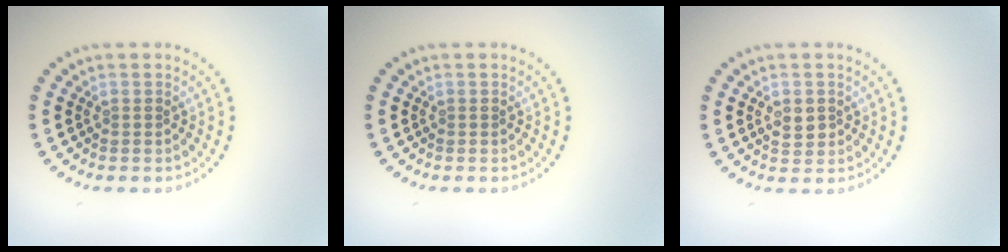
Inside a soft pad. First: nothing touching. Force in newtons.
{"total": 0.0}
{"total": 1.8, "press": 1.7, "slide": 0.3}